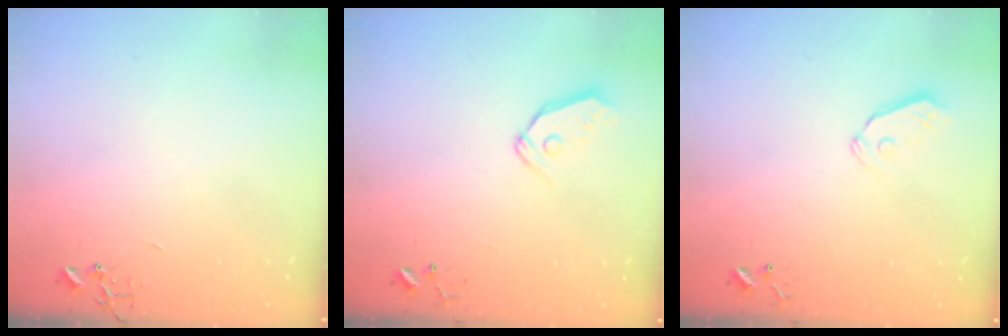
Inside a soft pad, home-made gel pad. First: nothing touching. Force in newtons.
{"total": 7.3, "press": 7.2, "slide": 0.8}
{"total": 4.4, "press": 4.3, "slide": 0.5}